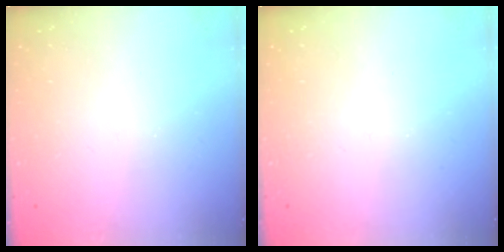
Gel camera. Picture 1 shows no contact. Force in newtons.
{"total": 0.0}